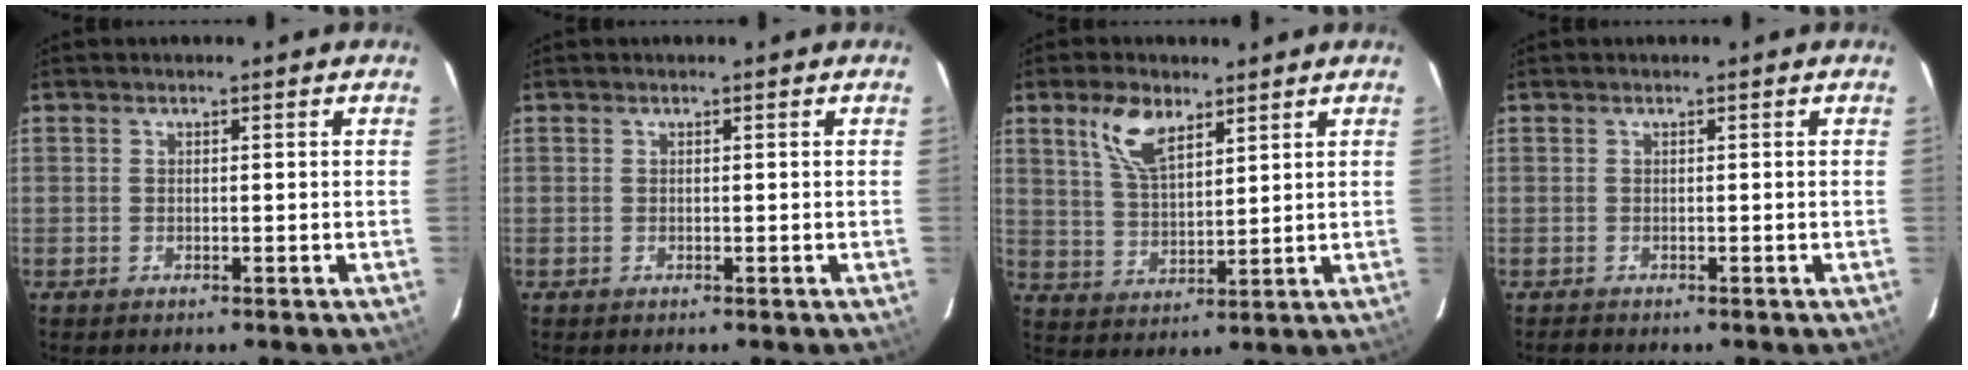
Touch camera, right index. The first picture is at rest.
{"total": 0.0}
{"total": 8.4, "force": [5.0, 3.8, 5.5], "torque": [-0.108, 0.012, 0.102]}
{"total": 0.8, "force": [-0.8, 0.3, 0.0], "torque": [-0.004, -0.002, -0.015]}